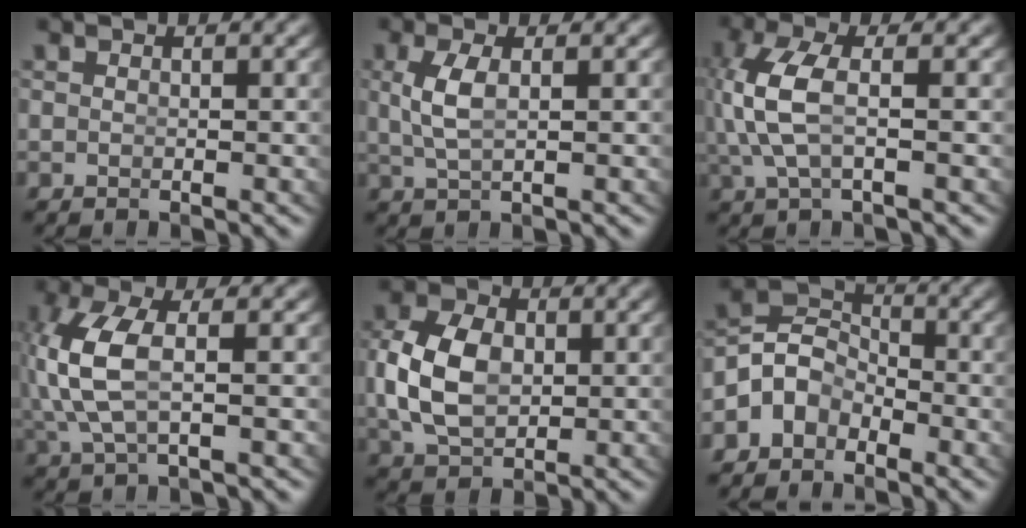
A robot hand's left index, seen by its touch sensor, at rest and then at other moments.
{"total": 2.1, "force": [0.2, 0.2, 2.1], "torque": [-0.049, -0.007, 0.016]}
{"total": 4.7, "force": [0.0, 1.9, 4.3], "torque": [-0.111, -0.009, 0.012]}
{"total": 5.2, "force": [0.2, 2.3, 4.6], "torque": [-0.122, -0.017, 0.020]}
{"total": 6.1, "force": [0.2, 4.3, 4.4], "torque": [-0.105, -0.019, 0.022]}
{"total": 8.1, "force": [-0.6, 7.2, 3.7], "torque": [-0.081, -0.017, -0.020]}